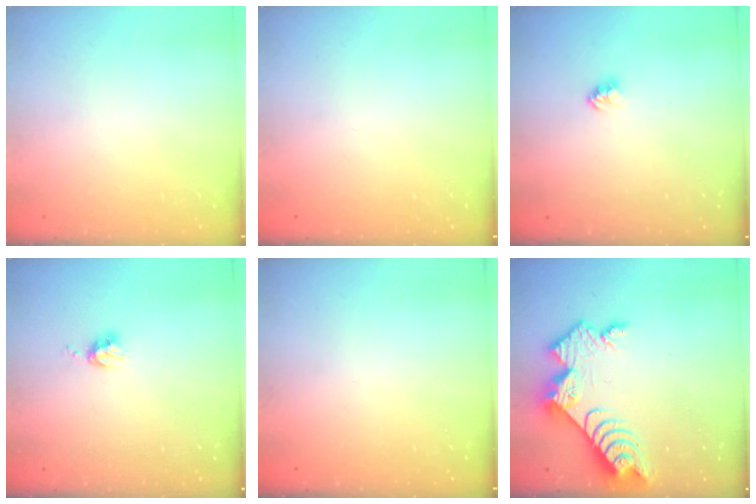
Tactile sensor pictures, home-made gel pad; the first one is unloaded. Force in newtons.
{"total": 0.0}
{"total": 2.3, "press": 2.3, "slide": 0.1}
{"total": 4.2, "press": 4.1, "slide": 0.6}
{"total": 0.0}
{"total": 11.2, "press": 11.1, "slide": 0.9}